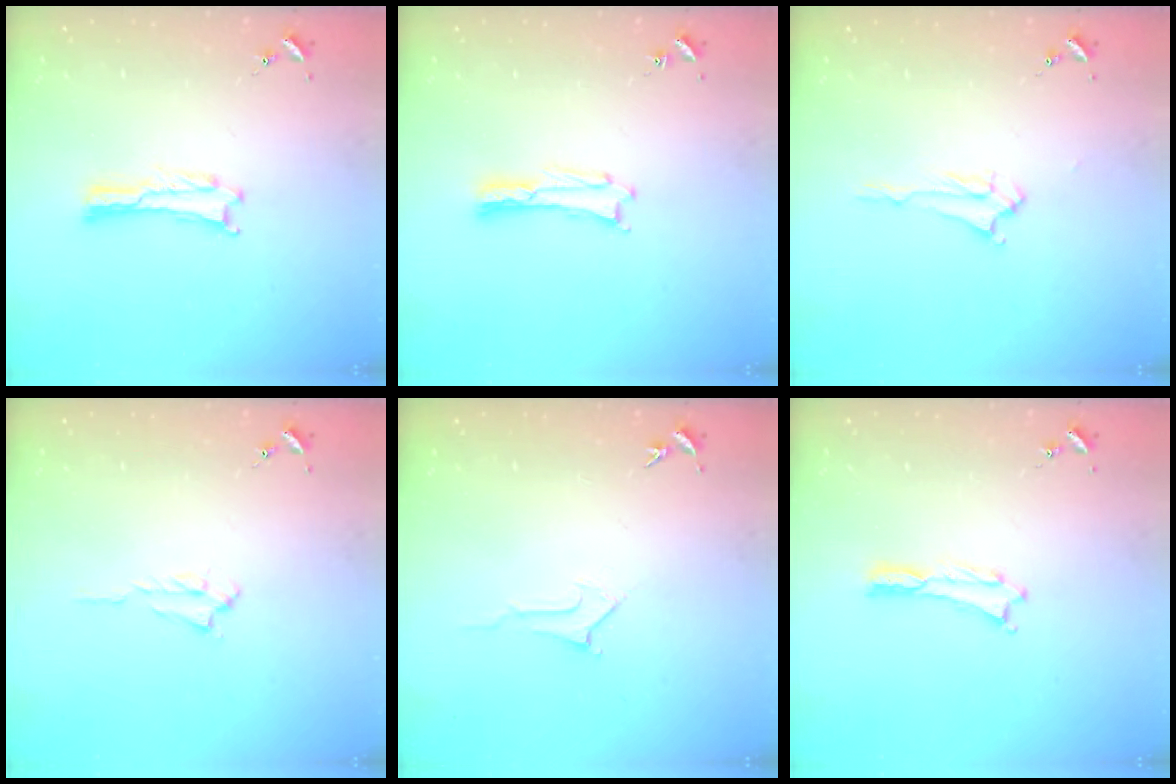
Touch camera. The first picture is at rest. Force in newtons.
{"total": 0.0}
{"total": 1.3, "press": 1.3, "slide": 0.2}
{"total": 1.3, "press": 1.3, "slide": 0.3}
{"total": 1.9, "press": 1.9, "slide": 0.2}
{"total": 0.0}